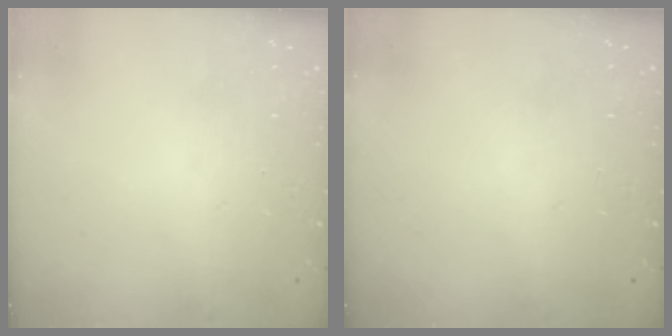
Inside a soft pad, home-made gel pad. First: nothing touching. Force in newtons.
{"total": 0.0}